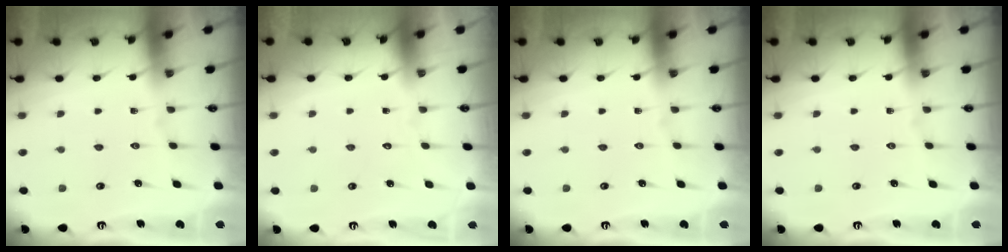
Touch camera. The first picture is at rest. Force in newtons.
{"total": 1.6, "press": 1.6, "slide": 0.1}
{"total": 0.0}
{"total": 0.0}